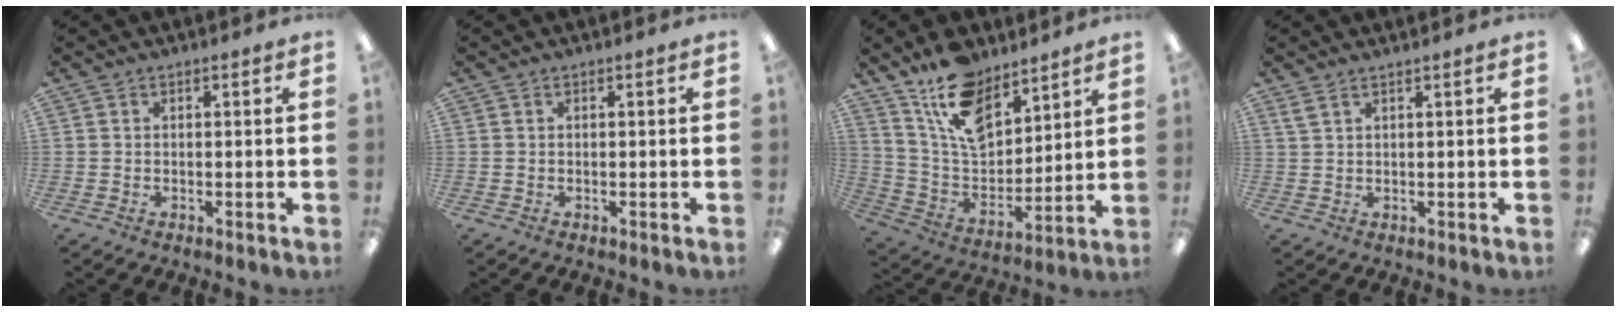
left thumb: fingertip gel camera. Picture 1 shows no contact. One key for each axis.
{"total": 0.0}
{"total": 15.0, "fx": 11.0, "fy": 7.4, "fz": 7.2, "tx": -0.144, "ty": -0.057, "tz": 0.206}
{"total": 1.8, "fx": 1.3, "fy": 0.3, "fz": 1.2, "tx": -0.026, "ty": 0.001, "tz": 0.023}